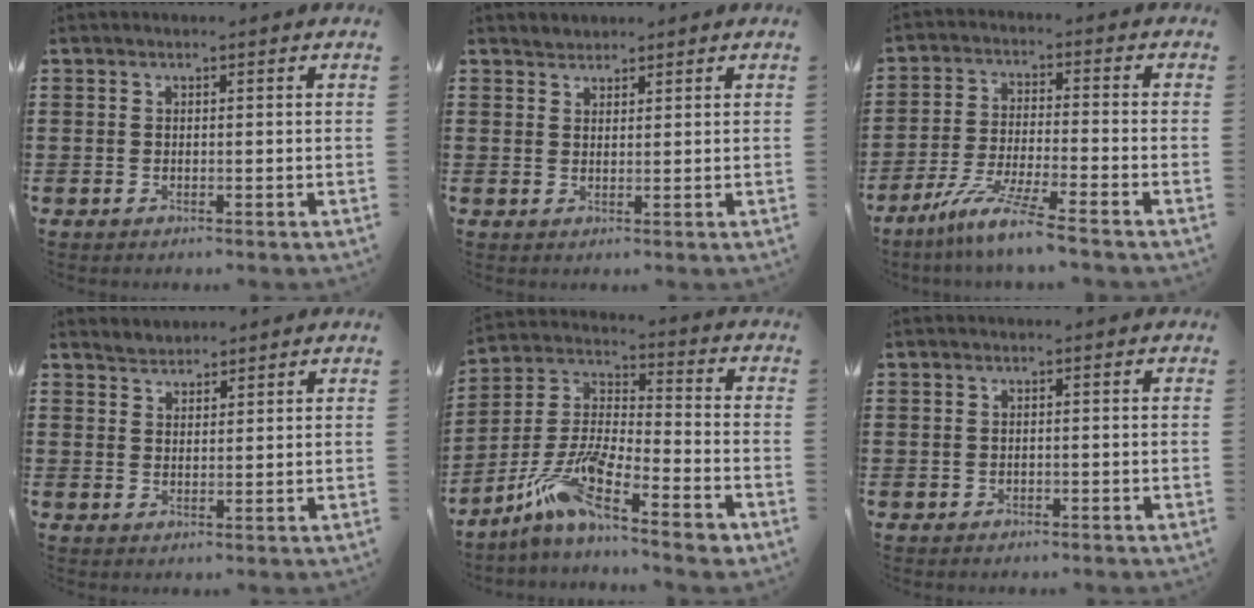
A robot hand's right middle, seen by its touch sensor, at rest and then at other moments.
{"total": 1.5, "force": [1.3, 0.6, -0.2], "torque": [-0.001, 0.003, 0.027]}
{"total": 7.9, "force": [-6.5, -0.6, 4.5], "torque": [-0.097, -0.019, -0.126]}
{"total": 1.8, "force": [1.7, 0.6, -0.3], "torque": [0.000, 0.005, 0.034]}
{"total": 10.5, "force": [-7.2, 2.0, 7.3], "torque": [-0.176, -0.012, -0.153]}
{"total": 0.8, "force": [-0.6, 0.4, 0.0], "torque": [-0.002, 0.000, -0.014]}